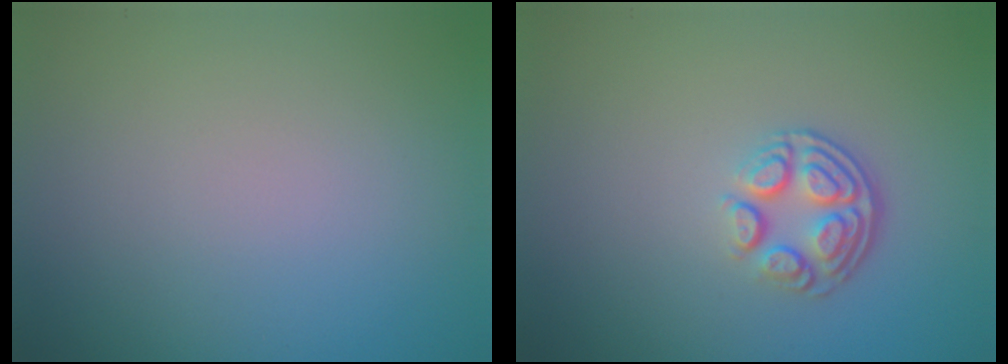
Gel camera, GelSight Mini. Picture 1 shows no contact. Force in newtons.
{"total": 3.7, "press": 2.6, "slide": 2.6}